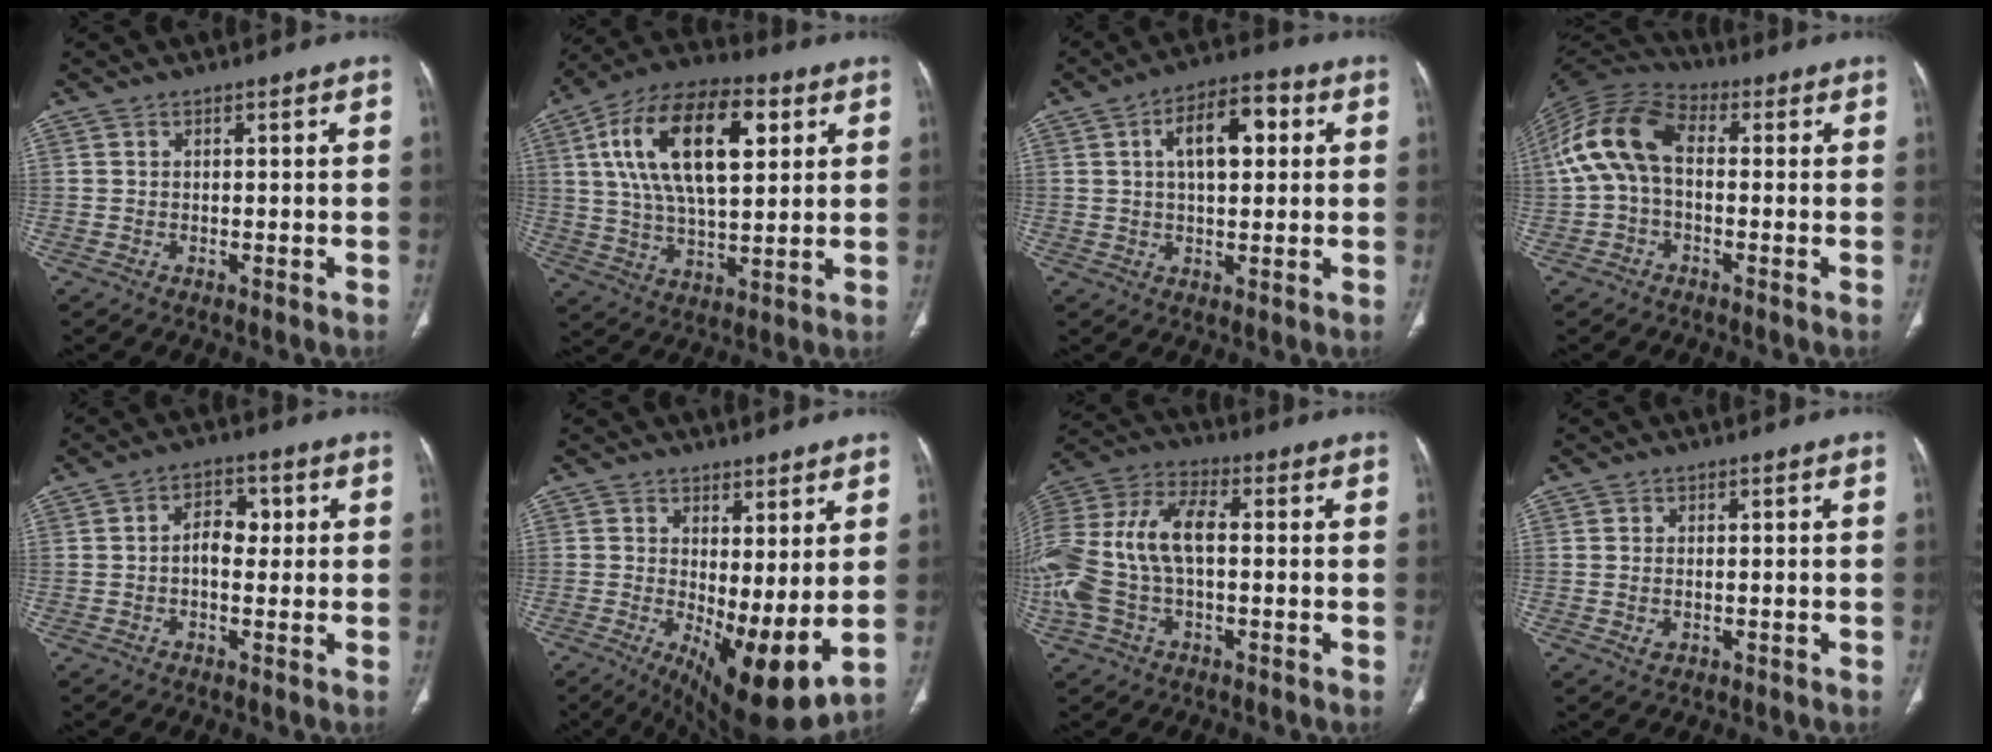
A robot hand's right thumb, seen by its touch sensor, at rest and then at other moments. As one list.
[{"total": 21.4, "force": [6.4, 10.3, 17.6], "torque": [-0.302, 0.002, 0.106]}, {"total": 10.5, "force": [2.5, 5.2, 8.7], "torque": [-0.127, 0.018, 0.033]}, {"total": 12.6, "force": [0.5, 7.6, 10.1], "torque": [-0.202, 0.035, -0.003]}, {"total": 4.8, "force": [0.1, 3.2, 3.6], "torque": [-0.039, 0.013, -0.004]}, {"total": 12.1, "force": [0.0, 4.5, 11.2], "torque": [-0.177, -0.025, 0.017]}, {"total": 19.1, "force": [-0.6, 10.9, 15.7], "torque": [-0.375, 0.032, -0.011]}, {"total": 1.8, "force": [-0.3, 1.1, 1.3], "torque": [-0.028, 0.001, -0.001]}]